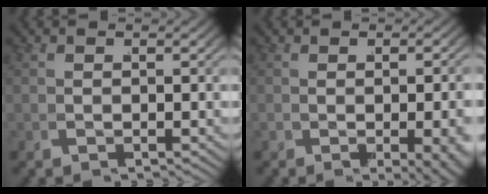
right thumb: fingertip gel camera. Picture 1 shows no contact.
{"total": 3.6, "force": [-0.8, 0.6, 3.5], "torque": [-0.038, -0.009, -0.004]}